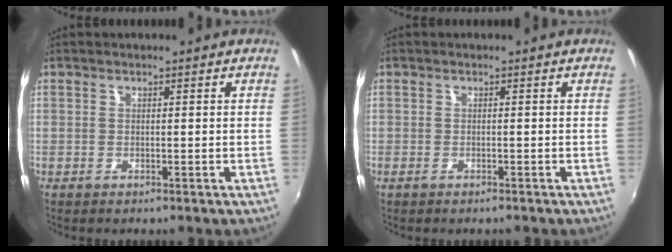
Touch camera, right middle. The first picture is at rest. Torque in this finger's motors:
{"motor_torque": [-0.27, -0.36, -0.06, -0.01]}